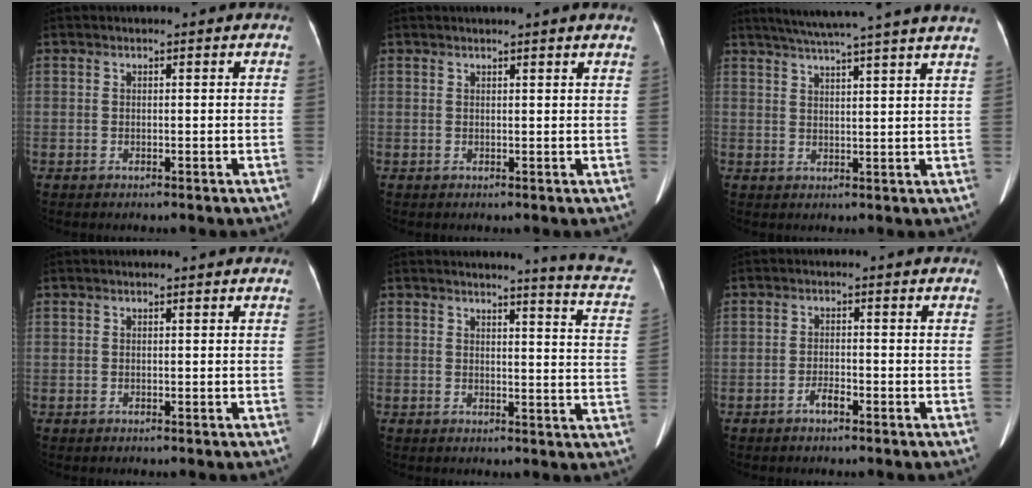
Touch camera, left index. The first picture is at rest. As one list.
[{"total": 3.5, "force": [3.1, -0.4, 1.5], "torque": [-0.021, 0.011, 0.028]}, {"total": 18.4, "force": [16.2, -1.0, 8.7], "torque": [-0.143, 0.002, 0.207]}, {"total": 0.0}, {"total": 9.8, "force": [9.3, -0.5, 3.0], "torque": [-0.029, -0.070, 0.074]}, {"total": 2.0, "force": [-1.6, 0.4, 1.2], "torque": [-0.024, -0.003, -0.028]}]